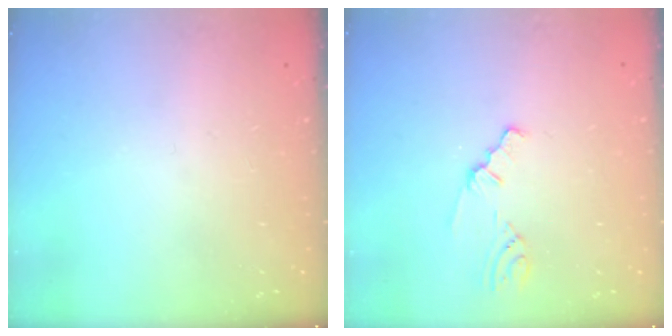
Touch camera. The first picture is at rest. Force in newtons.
{"total": 1.8, "press": 1.7, "slide": 0.3}